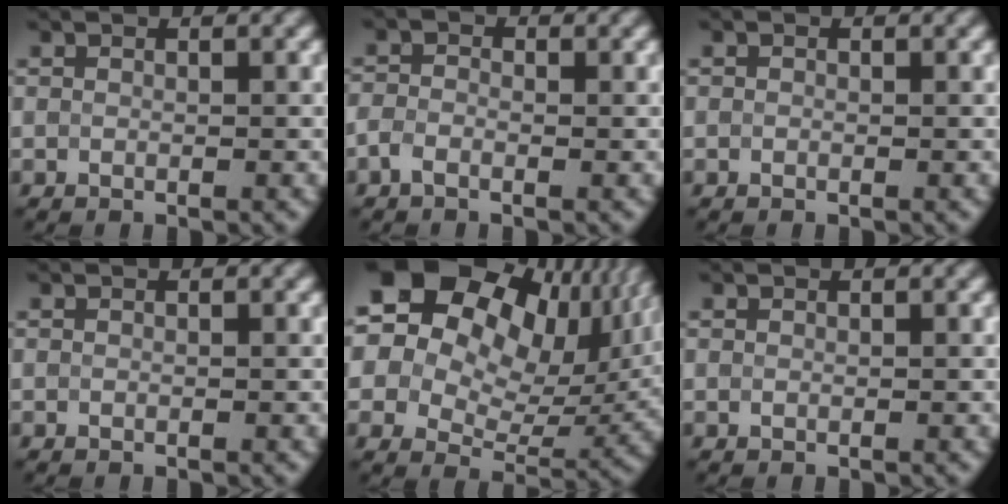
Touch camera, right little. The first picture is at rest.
{"total": 1.6, "force": [-0.9, 0.8, 1.0], "torque": [-0.023, 0.004, -0.023]}
{"total": 0.0}
{"total": 0.0}
{"total": 23.3, "force": [10.4, 16.6, 12.6], "torque": [-0.260, 0.062, 0.150]}
{"total": 0.0}